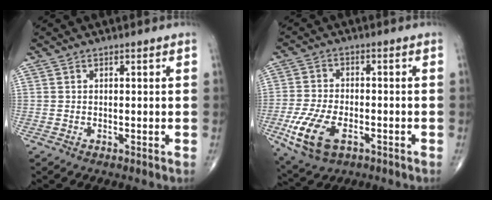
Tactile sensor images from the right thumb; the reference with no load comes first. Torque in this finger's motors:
{"motor_torque": [0.11, -0.09, 0.92, -0.23, 0.32]}